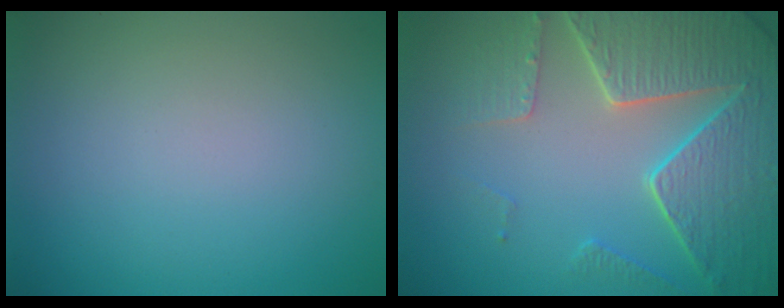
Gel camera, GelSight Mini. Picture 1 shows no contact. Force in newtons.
{"total": 7.7, "press": 5.9, "slide": 4.9}